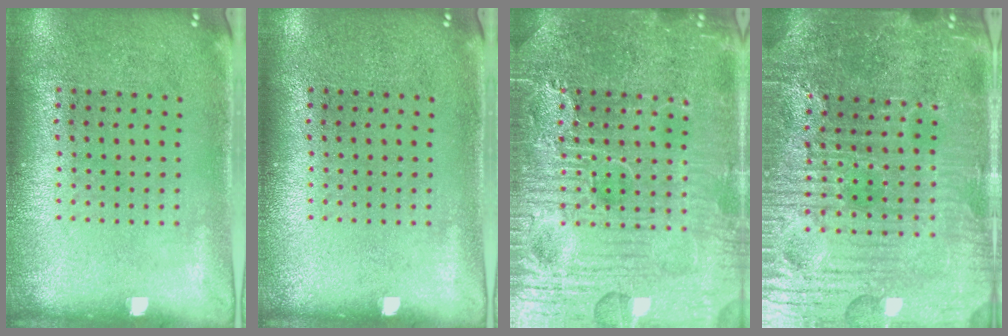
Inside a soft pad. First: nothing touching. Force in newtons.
{"total": 0.0}
{"total": 7.6, "press": 7.6, "slide": 0.8}
{"total": 5.9, "press": 5.5, "slide": 2.2}